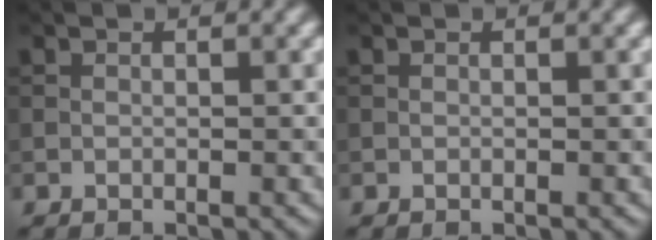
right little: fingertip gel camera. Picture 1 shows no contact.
{"total": 0.0}